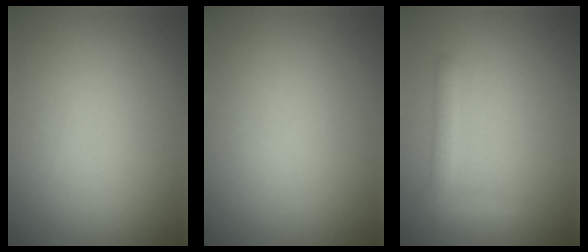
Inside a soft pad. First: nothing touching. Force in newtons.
{"total": 0.0}
{"total": 1.8, "press": 1.8, "slide": 0.1}